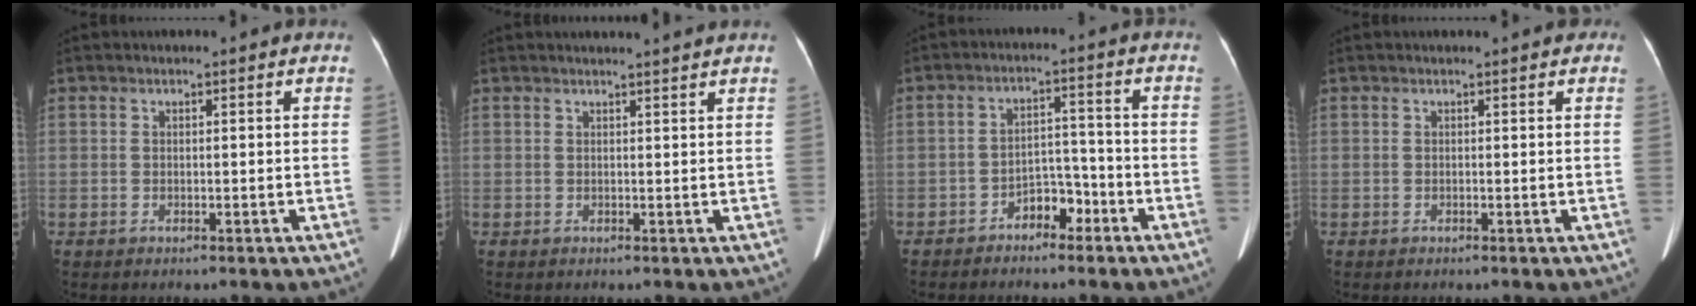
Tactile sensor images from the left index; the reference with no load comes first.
{"total": 3.9, "force": [3.6, -0.7, 1.4], "torque": [-0.017, 0.007, 0.038]}
{"total": 4.5, "force": [-3.0, 2.3, 2.4], "torque": [-0.035, 0.015, -0.050]}
{"total": 2.1, "force": [1.7, 0.6, 1.1], "torque": [-0.012, 0.013, 0.012]}